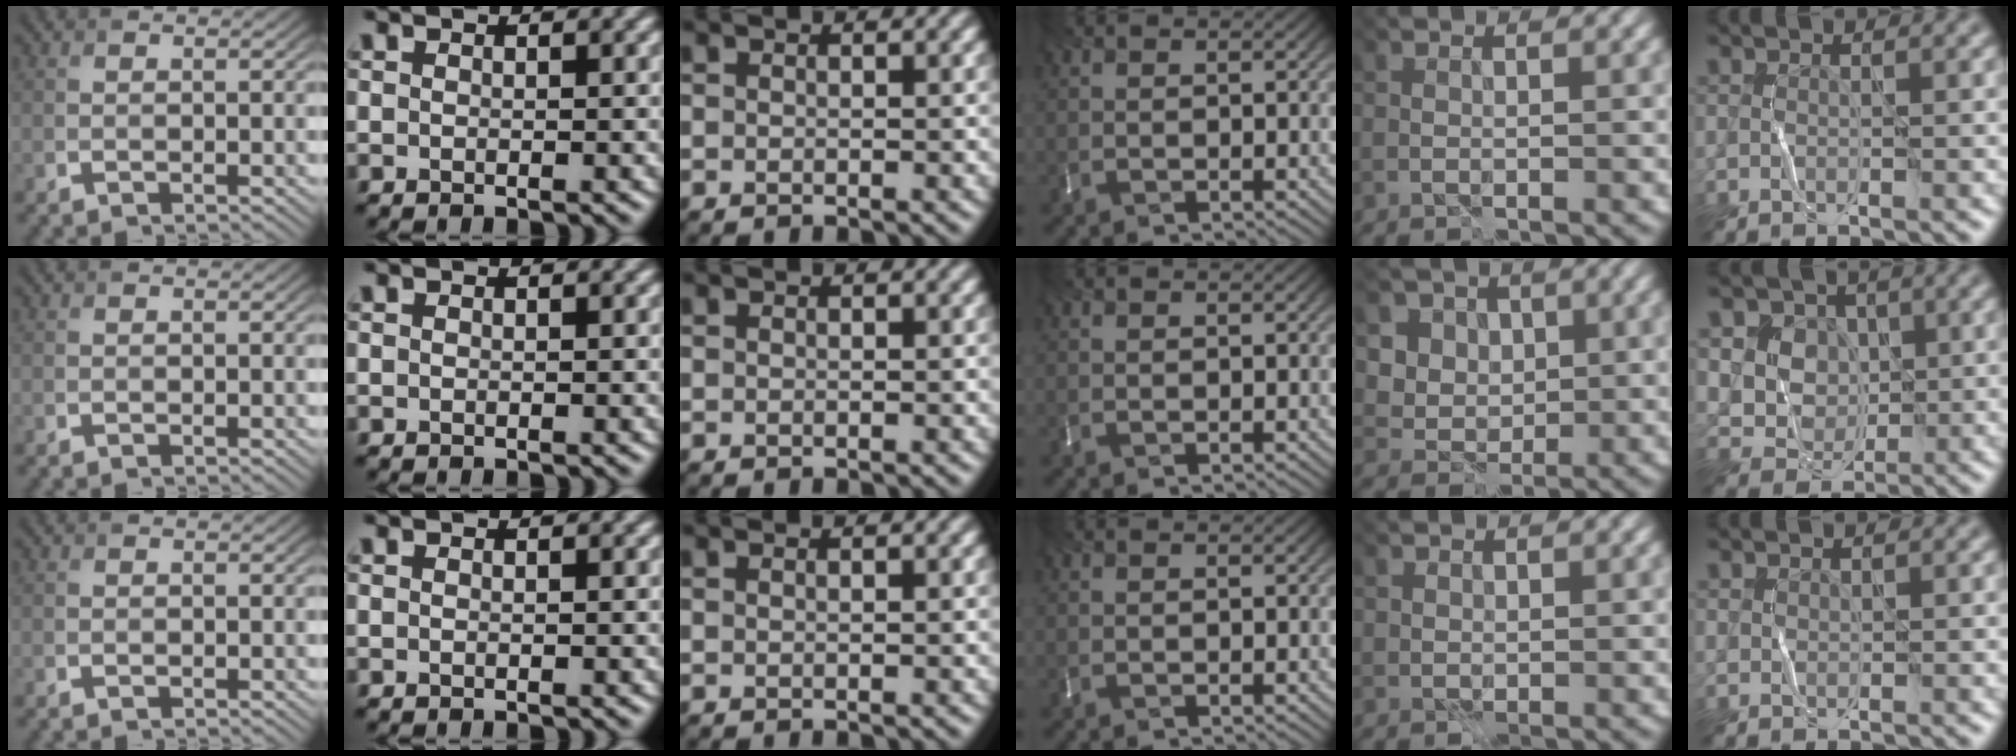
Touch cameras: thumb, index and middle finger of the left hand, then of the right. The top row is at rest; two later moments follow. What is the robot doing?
{"motion": "fold", "object": "bubble wrap"}